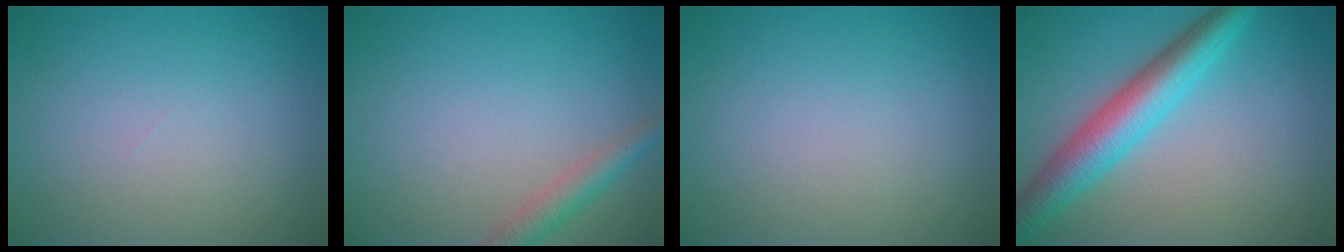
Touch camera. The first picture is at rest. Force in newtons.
{"total": 2.4, "press": 2.4, "slide": 0.1}
{"total": 0.0}
{"total": 6.0, "press": 6.0, "slide": 0.2}